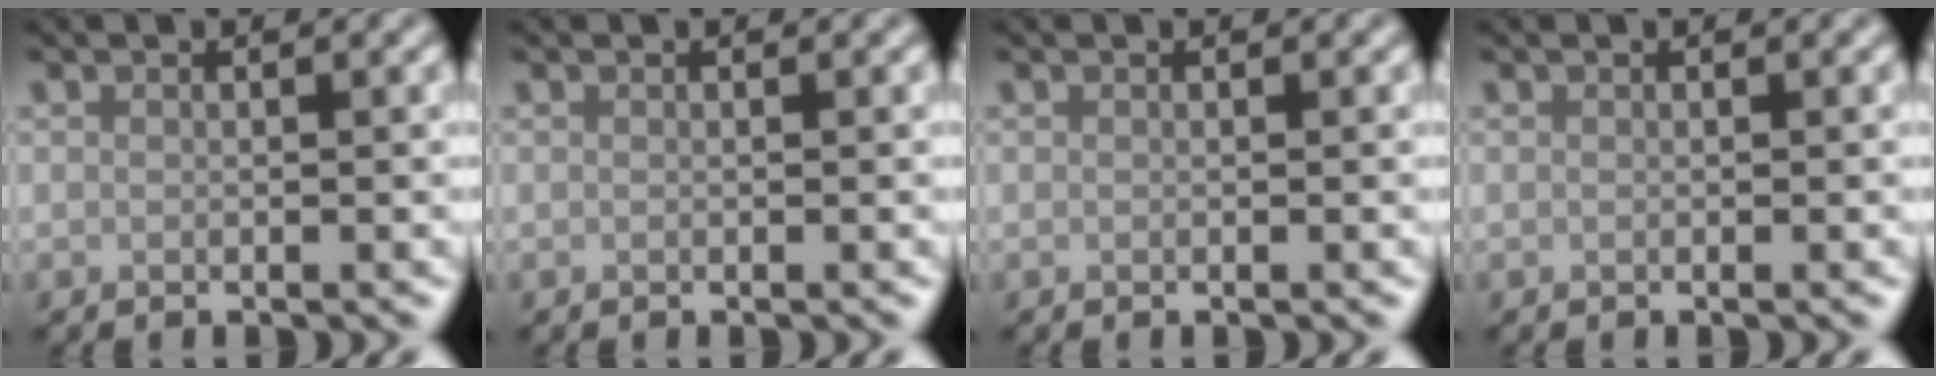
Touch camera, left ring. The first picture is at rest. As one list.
[{"total": 0.0}, {"total": 0.0}, {"total": 0.0}]